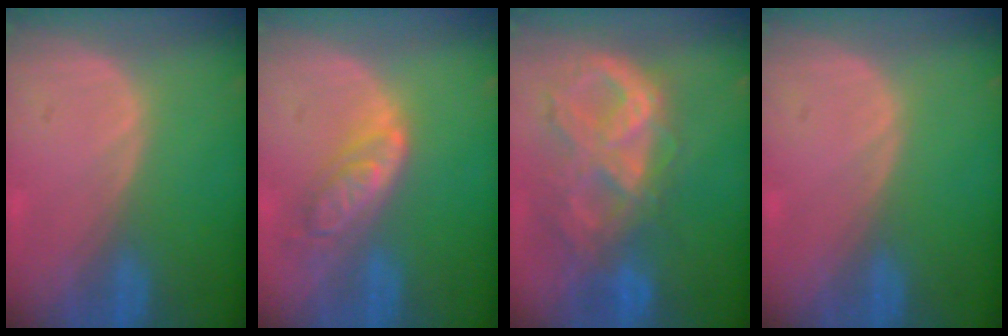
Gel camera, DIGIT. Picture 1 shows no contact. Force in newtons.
{"total": 6.2, "press": 5.5, "slide": 3.0}
{"total": 10.6, "press": 8.9, "slide": 5.7}
{"total": 0.0}